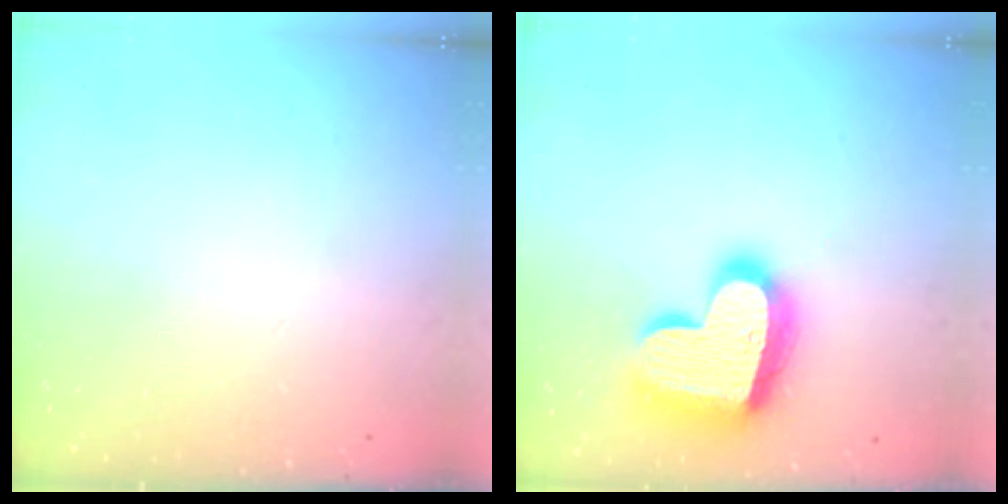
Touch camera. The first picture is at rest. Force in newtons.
{"total": 21.7, "press": 21.6, "slide": 1.5}